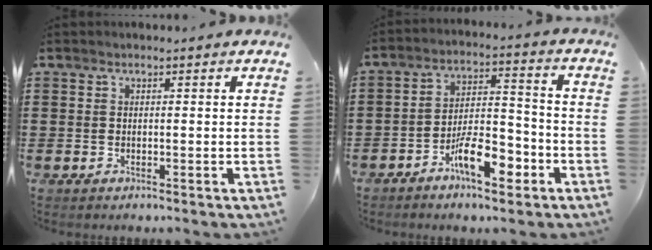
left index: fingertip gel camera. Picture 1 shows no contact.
{"total": 8.6, "force": [-5.0, 3.2, 6.3], "torque": [-0.111, 0.015, -0.088]}